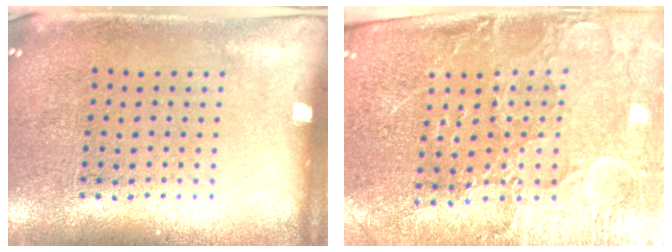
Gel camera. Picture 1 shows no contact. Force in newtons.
{"total": 3.5, "press": 3.3, "slide": 1.2}